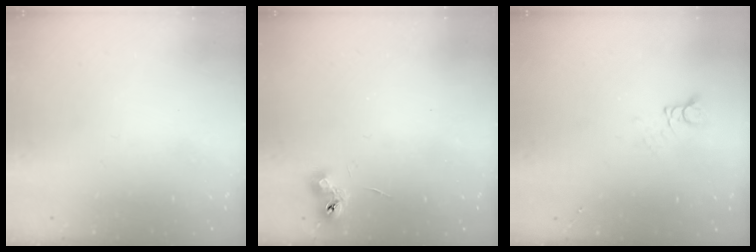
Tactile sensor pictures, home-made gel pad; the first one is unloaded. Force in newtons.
{"total": 6.5, "press": 6.4, "slide": 0.9}
{"total": 2.9, "press": 2.9, "slide": 0.2}